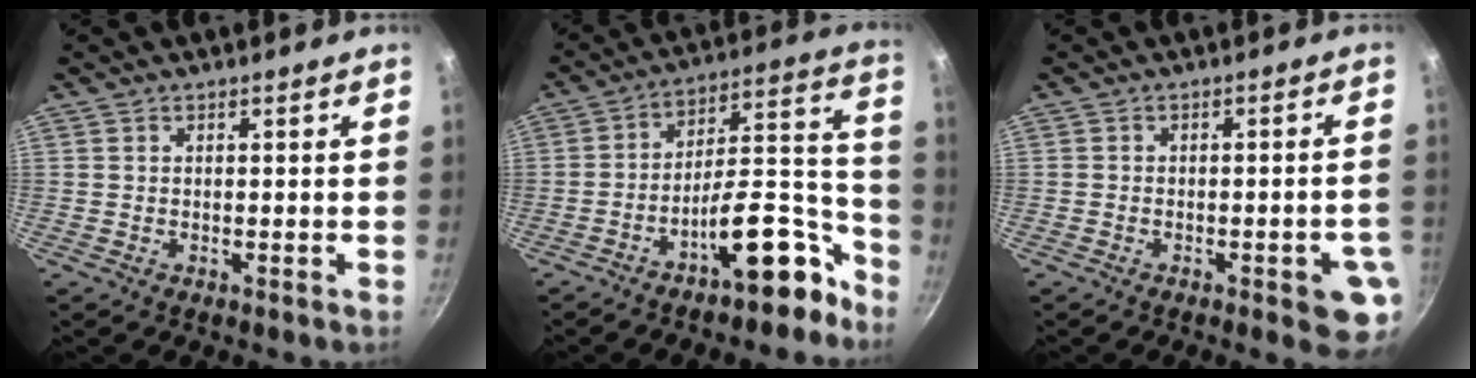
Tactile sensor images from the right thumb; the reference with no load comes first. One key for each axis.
{"total": 16.0, "fx": -9.8, "fy": 6.2, "fz": 11.0, "tx": -0.104, "ty": 0.114, "tz": -0.151}
{"total": 7.4, "fx": -2.7, "fy": 2.3, "fz": 6.5, "tx": -0.061, "ty": 0.010, "tz": -0.029}